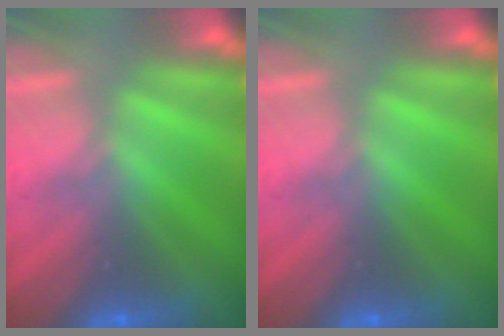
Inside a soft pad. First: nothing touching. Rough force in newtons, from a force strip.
{"total": 0.0}